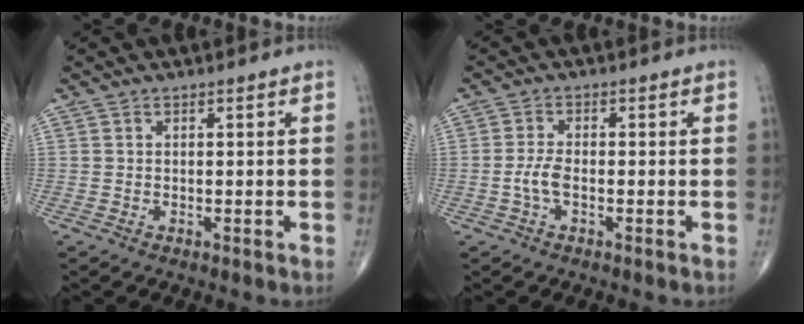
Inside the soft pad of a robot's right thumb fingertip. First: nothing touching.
{"total": 3.0, "force": [-1.0, 1.2, 2.6], "torque": [-0.062, 0.007, -0.021]}